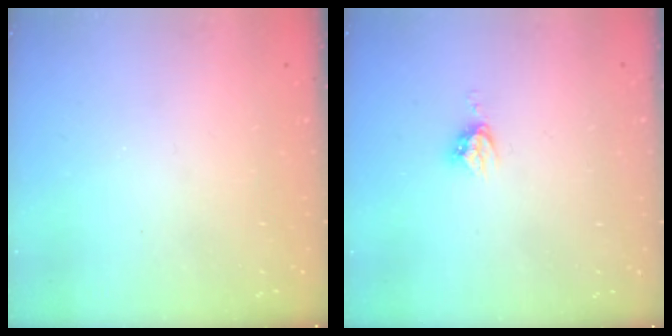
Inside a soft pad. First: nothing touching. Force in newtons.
{"total": 4.9, "press": 4.9, "slide": 0.1}